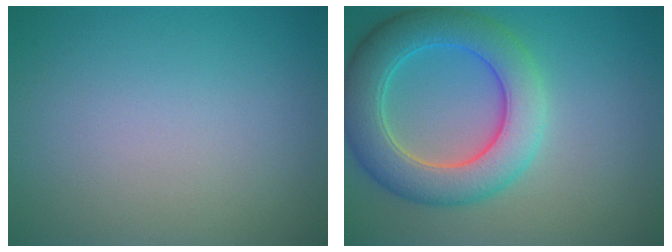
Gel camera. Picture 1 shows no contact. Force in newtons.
{"total": 7.3, "press": 7.3, "slide": 0.2}